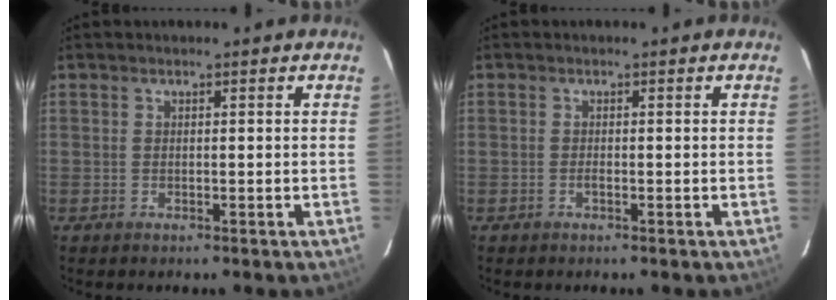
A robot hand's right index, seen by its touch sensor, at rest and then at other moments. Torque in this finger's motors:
{"motor_torque": [0.36, 0.21, 0.12, 0.00]}